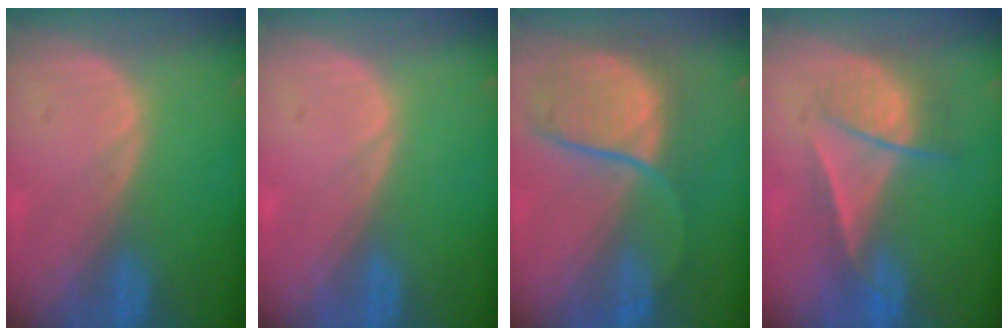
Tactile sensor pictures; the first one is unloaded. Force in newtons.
{"total": 0.0}
{"total": 8.8, "press": 8.4, "slide": 2.6}
{"total": 7.1, "press": 6.1, "slide": 3.7}